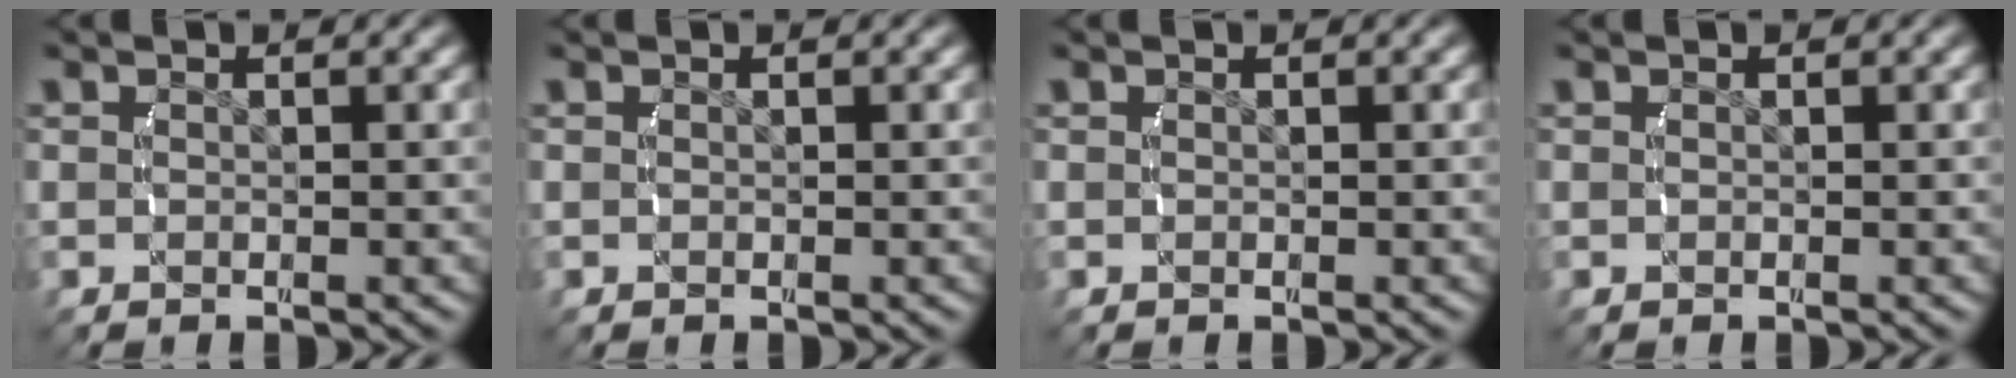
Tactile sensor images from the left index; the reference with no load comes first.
{"total": 0.0}
{"total": 0.0}
{"total": 0.0}